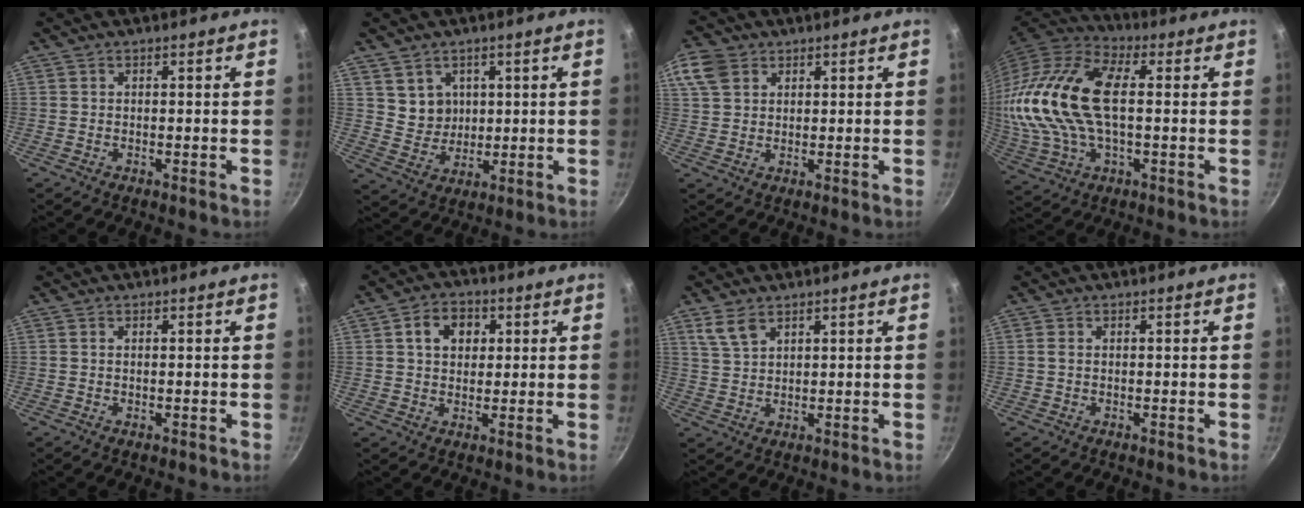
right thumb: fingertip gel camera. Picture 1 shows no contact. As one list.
[{"total": 5.9, "force": [2.1, 5.1, 1.9], "torque": [-0.014, -0.011, 0.049]}, {"total": 7.7, "force": [3.6, 5.7, 3.8], "torque": [-0.066, 0.000, 0.063]}, {"total": 21.2, "force": [2.1, 11.6, 17.6], "torque": [-0.355, 0.020, 0.034]}, {"total": 0.0}, {"total": 6.8, "force": [1.9, 5.2, 3.9], "torque": [-0.039, 0.005, 0.025]}, {"total": 4.7, "force": [3.0, 2.4, 2.7], "torque": [-0.046, -0.011, 0.062]}, {"total": 0.9, "force": [0.0, 0.6, 0.7], "torque": [-0.013, 0.001, -0.001]}]